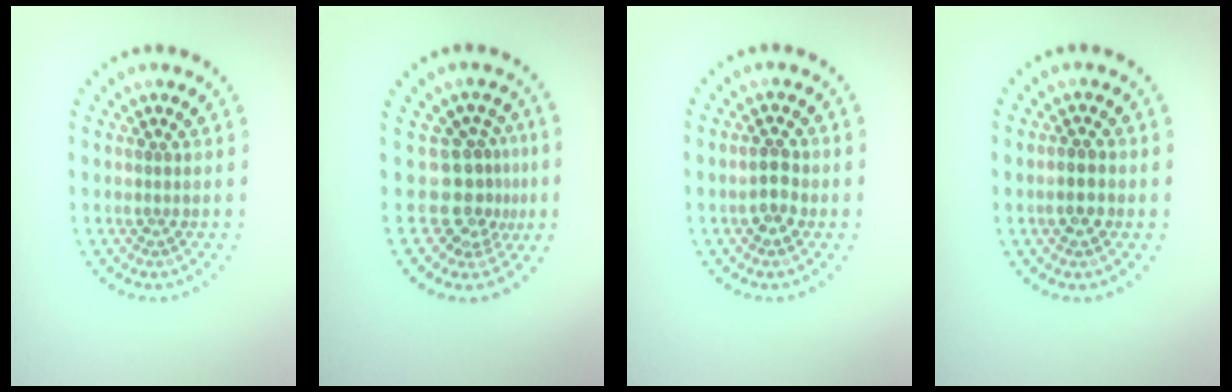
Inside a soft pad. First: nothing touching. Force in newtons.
{"total": 3.5, "press": 2.6, "slide": 2.4}
{"total": 2.4, "press": 2.4, "slide": 0.3}
{"total": 2.4, "press": 2.3, "slide": 0.6}